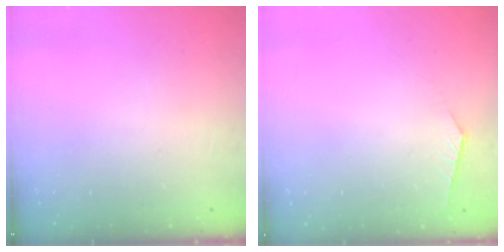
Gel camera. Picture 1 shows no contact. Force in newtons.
{"total": 2.4, "press": 2.4, "slide": 0.4}